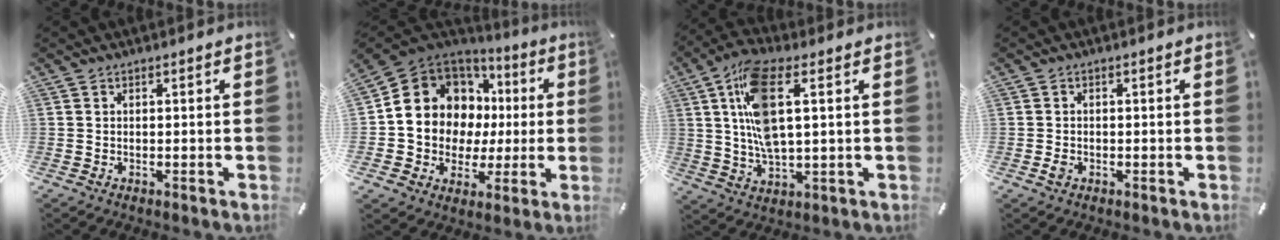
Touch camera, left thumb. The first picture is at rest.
{"total": 11.5, "force": [2.4, 10.9, 2.7], "torque": [-0.061, -0.046, 0.057]}
{"total": 13.1, "force": [3.2, 5.2, 11.6], "torque": [-0.246, -0.008, 0.052]}
{"total": 1.4, "force": [-0.4, 1.1, 0.8], "torque": [-0.013, 0.002, -0.009]}